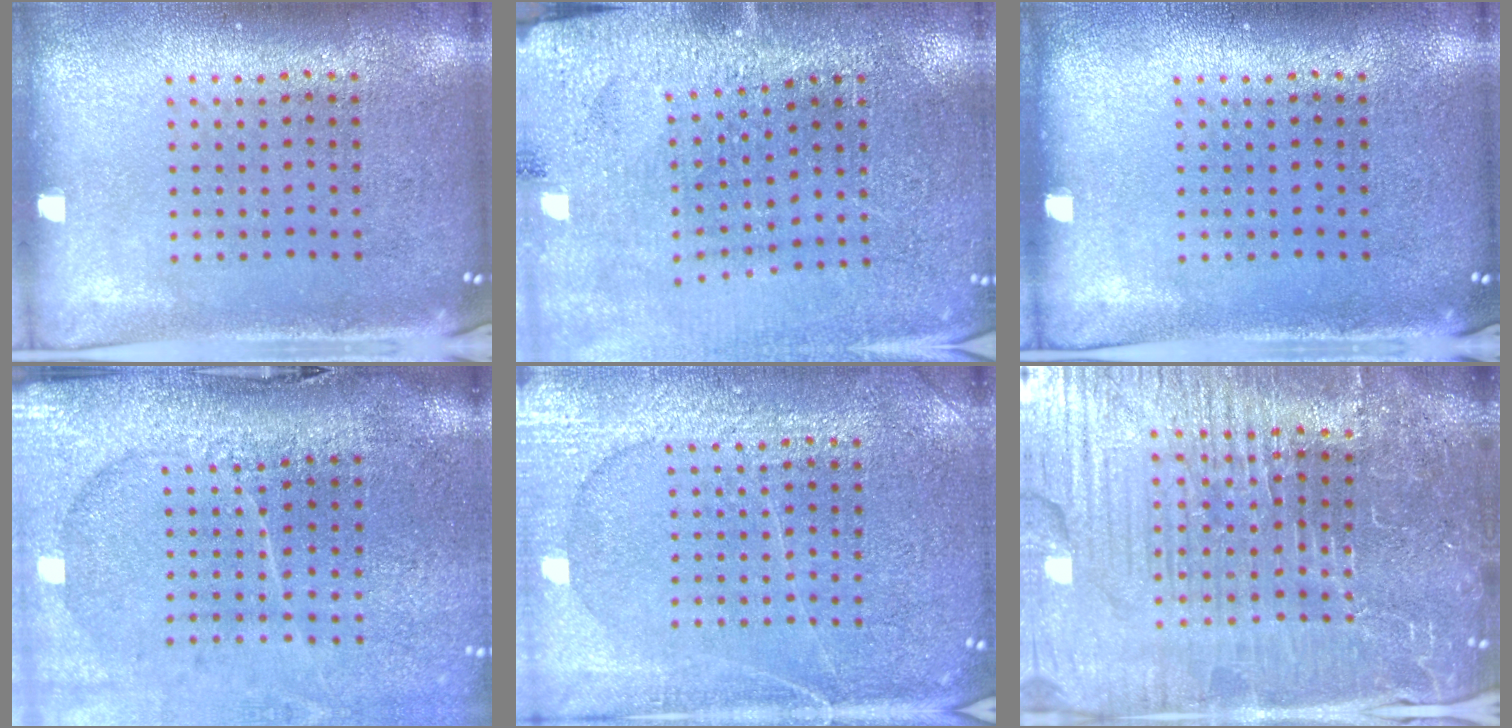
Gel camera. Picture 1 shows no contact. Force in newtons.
{"total": 2.8, "press": 2.8, "slide": 0.2}
{"total": 0.0}
{"total": 4.5, "press": 3.6, "slide": 2.7}
{"total": 4.9, "press": 4.9, "slide": 0.6}
{"total": 6.4, "press": 5.8, "slide": 2.6}